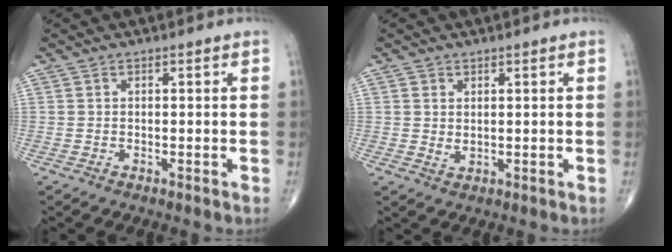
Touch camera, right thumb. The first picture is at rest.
{"total": 1.7, "force": [0.5, 1.2, 1.0], "torque": [-0.016, -0.007, 0.012]}